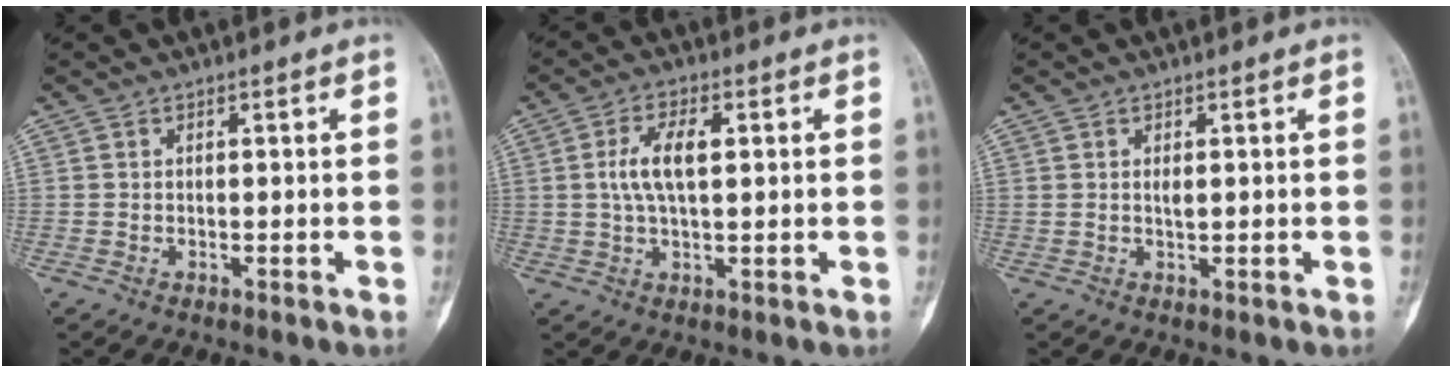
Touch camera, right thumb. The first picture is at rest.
{"total": 7.2, "force": [1.3, 3.2, 6.4], "torque": [-0.130, 0.007, 0.024]}
{"total": 1.1, "force": [0.4, 0.4, 0.9], "torque": [-0.014, -0.003, 0.008]}